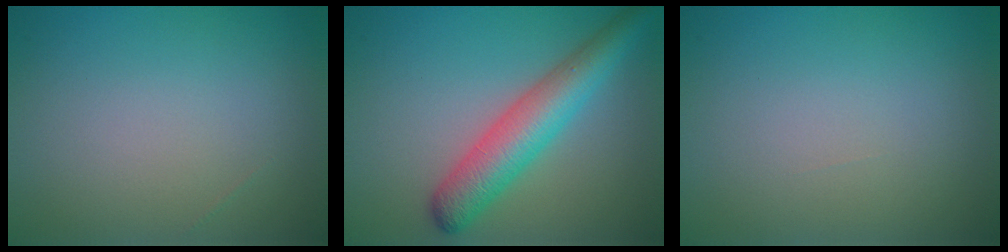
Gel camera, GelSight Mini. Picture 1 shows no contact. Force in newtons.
{"total": 5.6, "press": 5.6, "slide": 0.1}
{"total": 0.0}